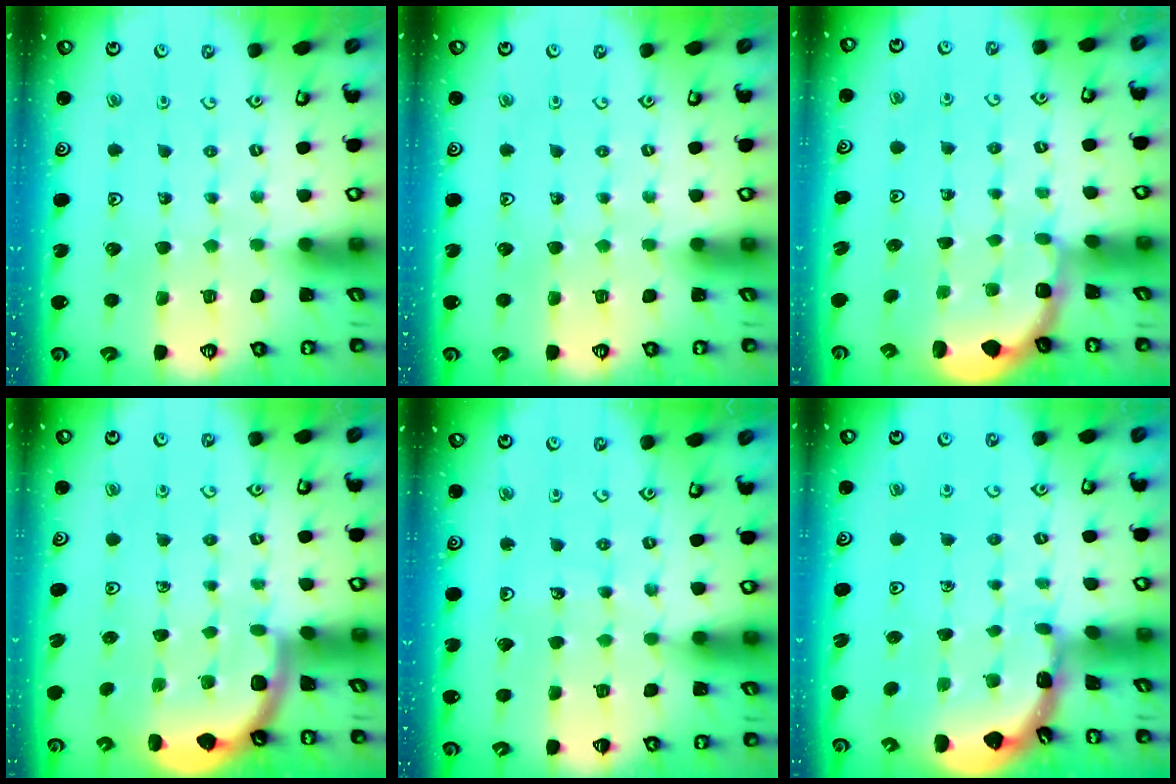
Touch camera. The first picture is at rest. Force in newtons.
{"total": 0.0}
{"total": 1.9, "press": 1.7, "slide": 0.8}
{"total": 1.7, "press": 1.7, "slide": 0.0}
{"total": 2.2, "press": 2.2, "slide": 0.2}
{"total": 1.8, "press": 1.8, "slide": 0.1}